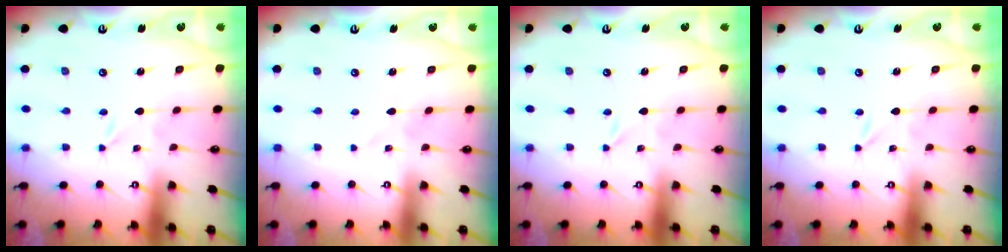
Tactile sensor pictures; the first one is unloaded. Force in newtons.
{"total": 2.4, "press": 2.4, "slide": 0.3}
{"total": 0.0}
{"total": 0.0}